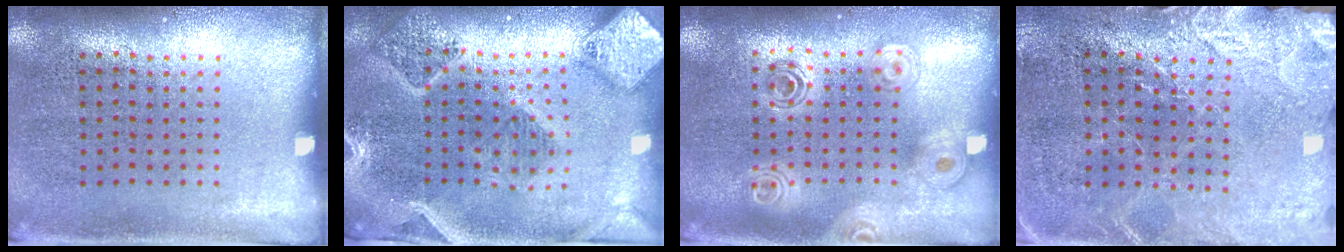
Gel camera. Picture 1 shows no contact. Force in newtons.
{"total": 3.0, "press": 2.6, "slide": 1.5}
{"total": 1.7, "press": 1.5, "slide": 0.8}
{"total": 2.8, "press": 2.6, "slide": 0.9}